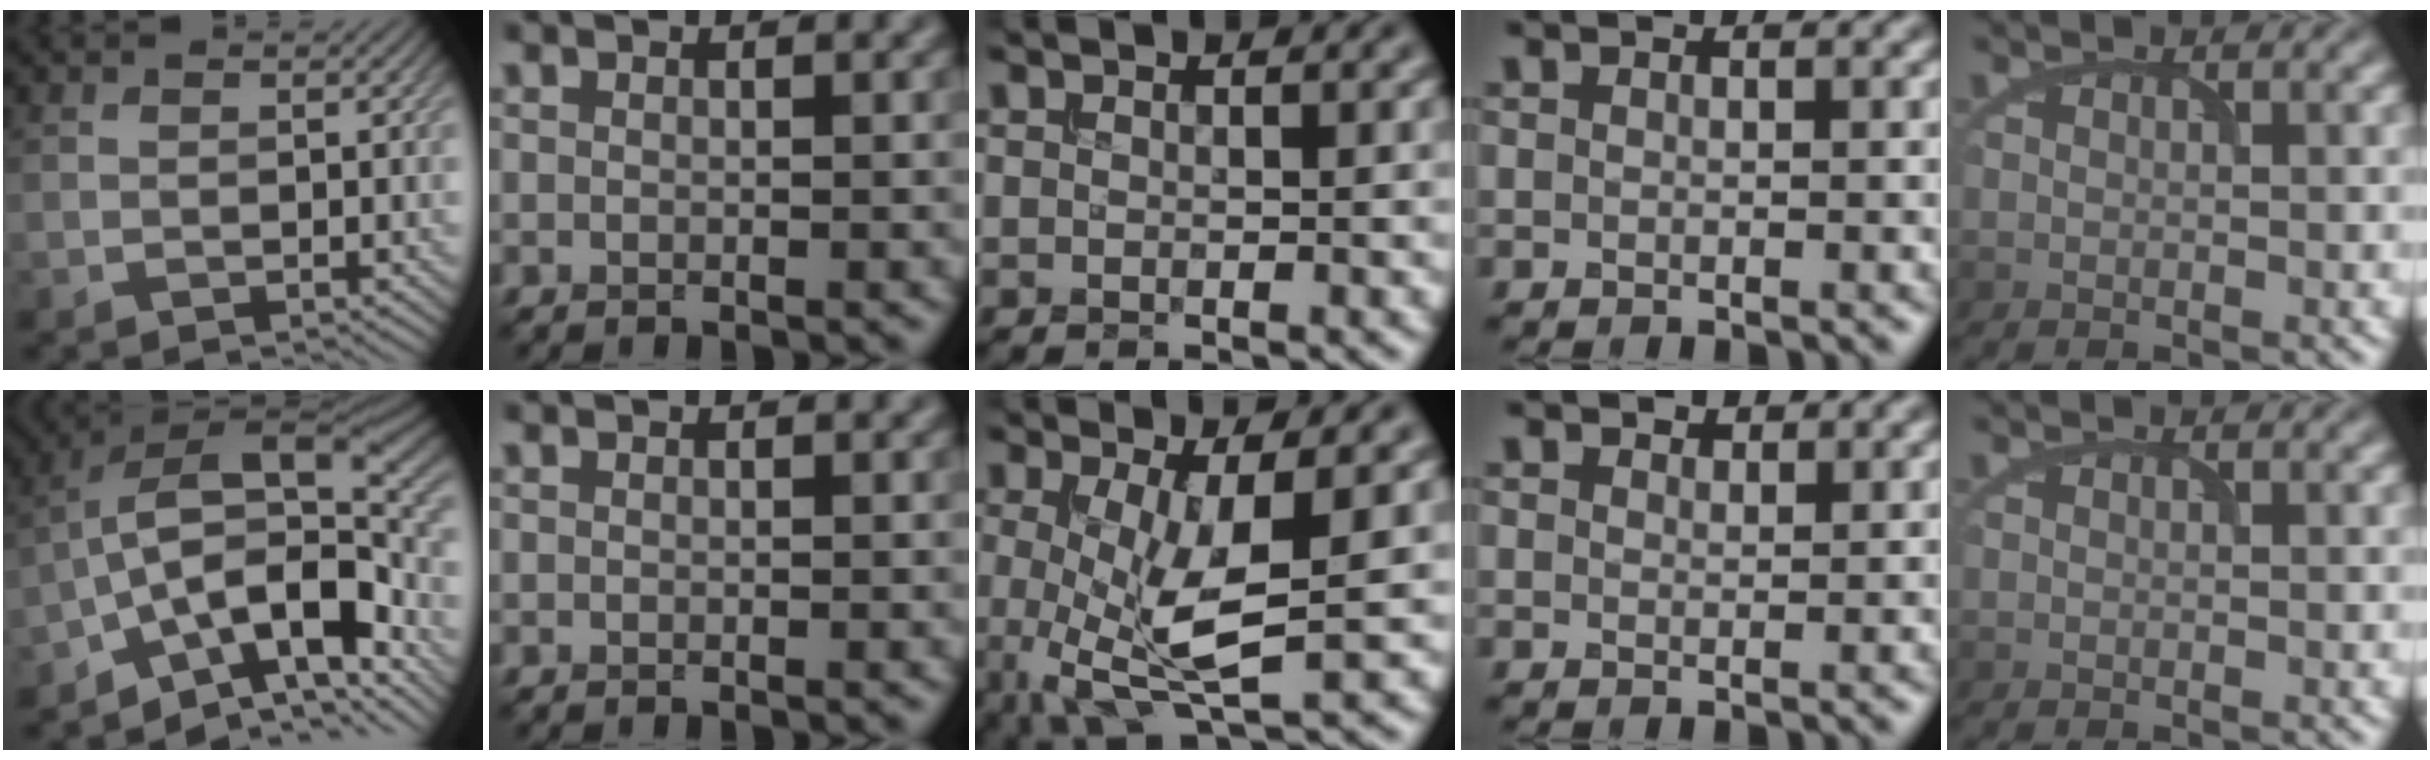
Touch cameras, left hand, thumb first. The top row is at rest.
{"thumb": {"total": 14.5, "force": [-5.1, 7.0, 11.6], "torque": [-0.209, 0.019, -0.096]}, "middle": {"total": 7.1, "force": [-0.5, 2.5, 6.6], "torque": [-0.137, -0.012, -0.007]}, "ring": {"total": 1.0, "force": [0.9, 0.4, 0.1], "torque": [-0.004, -0.002, 0.015]}}